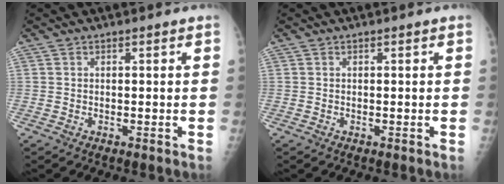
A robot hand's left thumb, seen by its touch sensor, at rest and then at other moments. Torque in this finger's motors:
{"motor_torque": [0.00, 0.00, -0.04, -0.05, 0.00]}